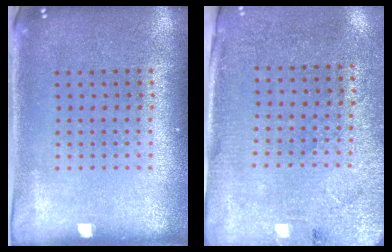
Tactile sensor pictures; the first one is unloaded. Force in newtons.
{"total": 2.7, "press": 2.3, "slide": 1.4}